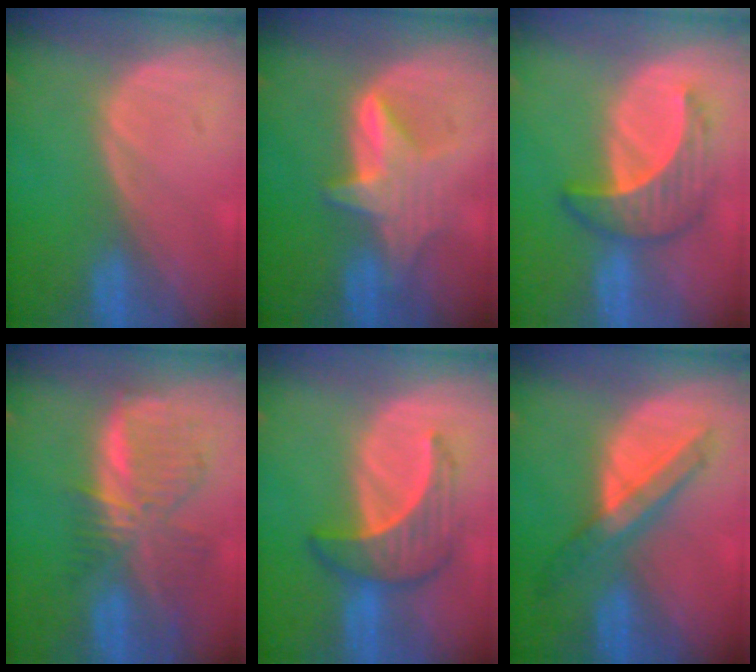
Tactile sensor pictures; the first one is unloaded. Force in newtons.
{"total": 6.0, "press": 6.0, "slide": 0.8}
{"total": 6.9, "press": 6.3, "slide": 2.9}
{"total": 8.7, "press": 7.5, "slide": 4.3}
{"total": 6.6, "press": 6.5, "slide": 1.2}
{"total": 6.1, "press": 6.0, "slide": 1.0}